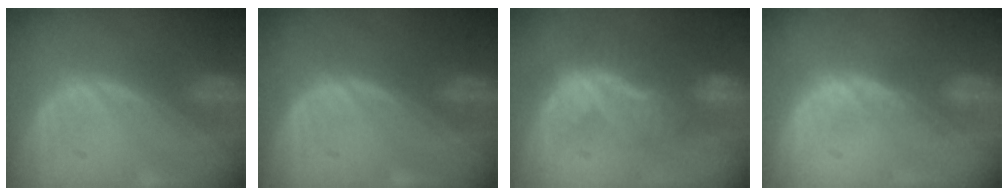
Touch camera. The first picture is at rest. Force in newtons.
{"total": 0.0}
{"total": 8.4, "press": 7.9, "slide": 2.6}
{"total": 2.1, "press": 1.5, "slide": 1.4}